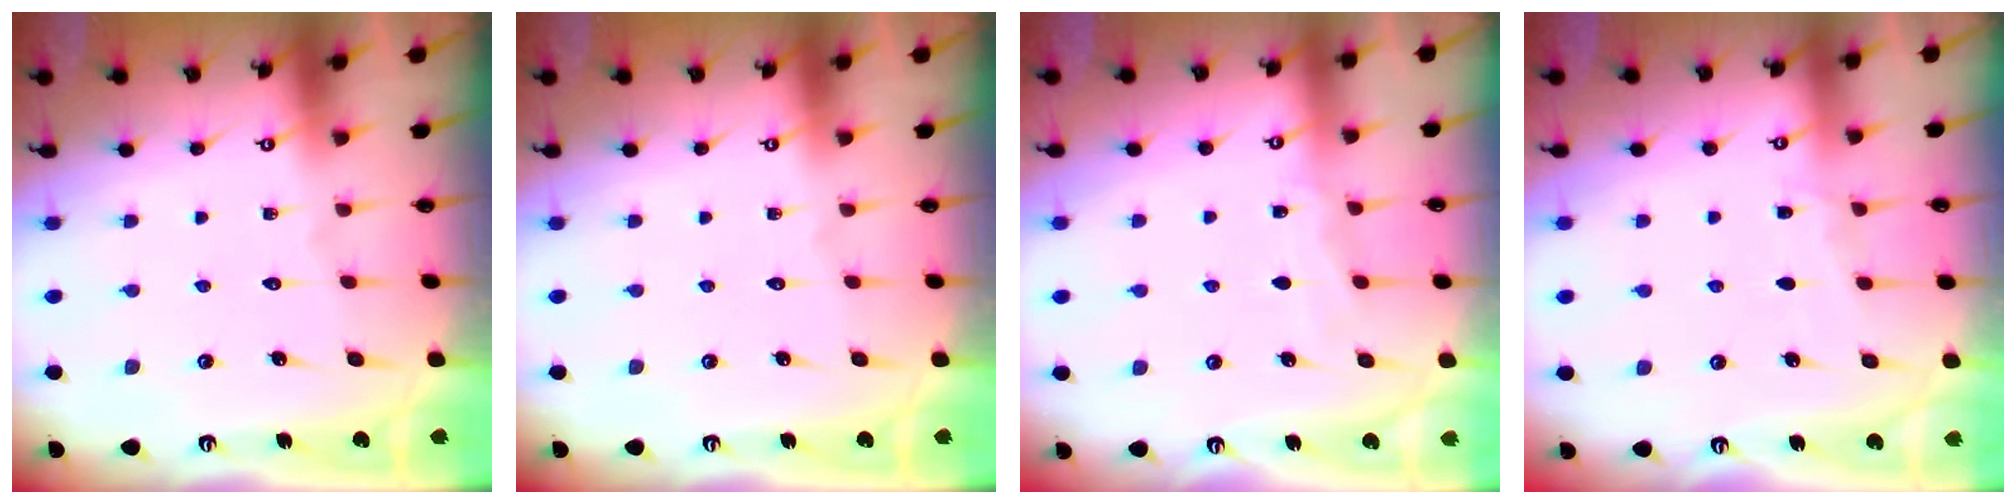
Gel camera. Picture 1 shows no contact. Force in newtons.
{"total": 0.0}
{"total": 4.1, "press": 4.0, "slide": 0.5}
{"total": 3.1, "press": 3.1, "slide": 0.4}